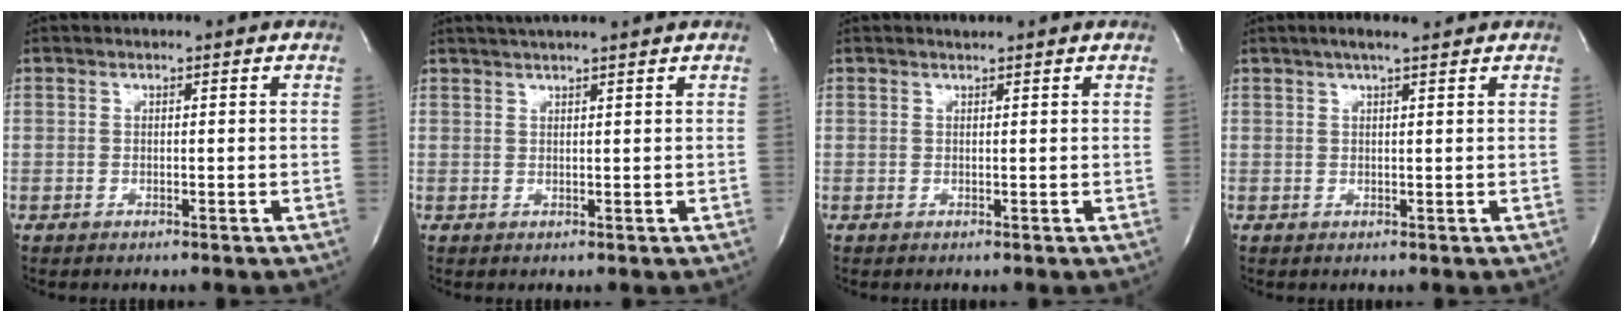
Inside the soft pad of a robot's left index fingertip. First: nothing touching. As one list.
[{"total": 5.4, "force": [4.6, -0.4, 2.8], "torque": [-0.044, 0.025, 0.070]}, {"total": 0.6, "force": [0.6, -0.1, 0.1], "torque": [-0.009, -0.001, 0.012]}, {"total": 3.8, "force": [2.9, 0.2, 2.4], "torque": [-0.042, 0.016, 0.049]}]